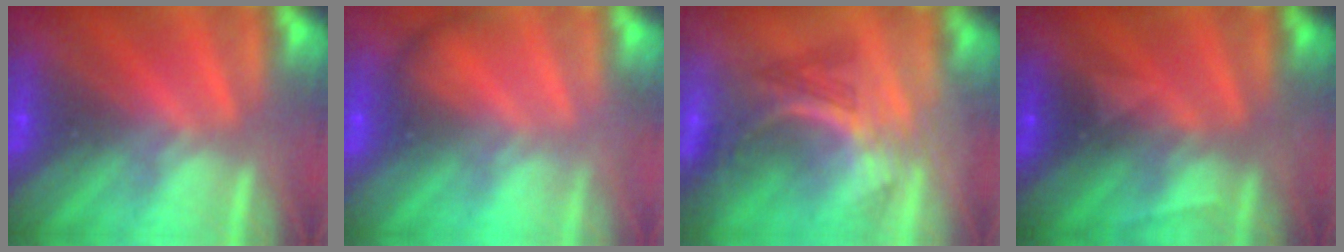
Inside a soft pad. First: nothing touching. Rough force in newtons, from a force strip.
{"total": 2.0}
{"total": 3.0}
{"total": 2.9}